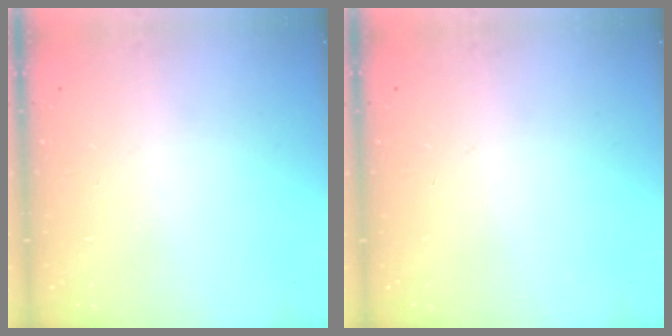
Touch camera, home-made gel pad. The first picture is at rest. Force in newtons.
{"total": 0.0}